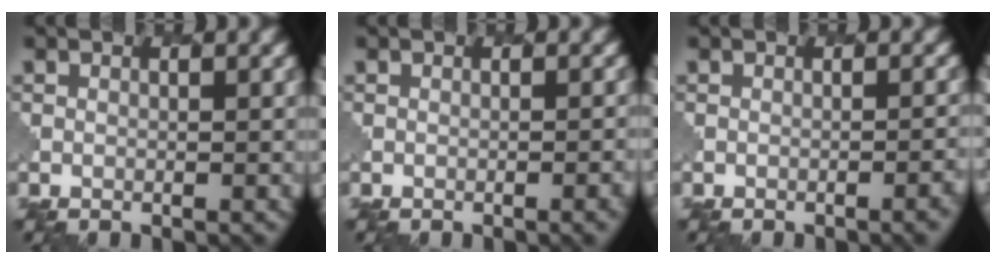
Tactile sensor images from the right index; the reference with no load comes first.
{"total": 2.3, "force": [-0.9, 0.8, 2.0], "torque": [-0.003, 0.006, -0.007]}
{"total": 2.5, "force": [-1.1, 0.8, 2.1], "torque": [-0.006, 0.007, -0.014]}